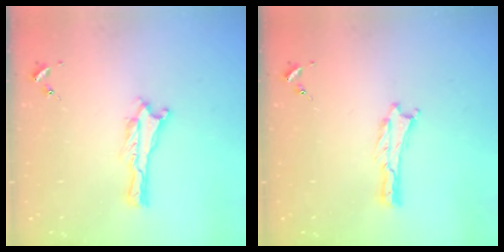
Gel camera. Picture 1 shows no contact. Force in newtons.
{"total": 0.0}